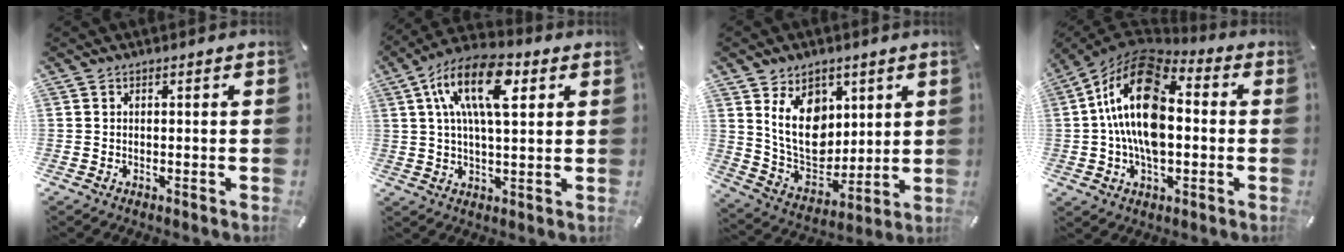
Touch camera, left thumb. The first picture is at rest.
{"total": 13.9, "force": [4.3, 6.3, 11.6], "torque": [-0.227, 0.002, 0.071]}
{"total": 14.3, "force": [4.8, 11.1, 7.6], "torque": [-0.154, -0.027, 0.093]}
{"total": 19.3, "force": [0.7, 12.0, 15.2], "torque": [-0.302, -0.001, 0.002]}